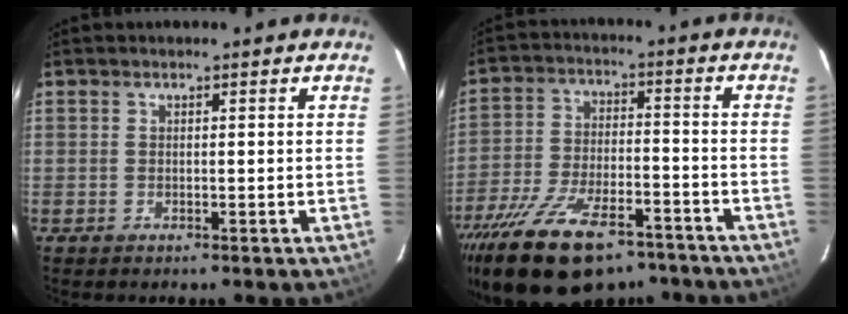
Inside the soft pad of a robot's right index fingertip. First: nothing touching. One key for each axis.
{"total": 20.6, "fx": -15.0, "fy": 8.6, "fz": 11.2, "tx": -0.224, "ty": -0.024, "tz": -0.238}